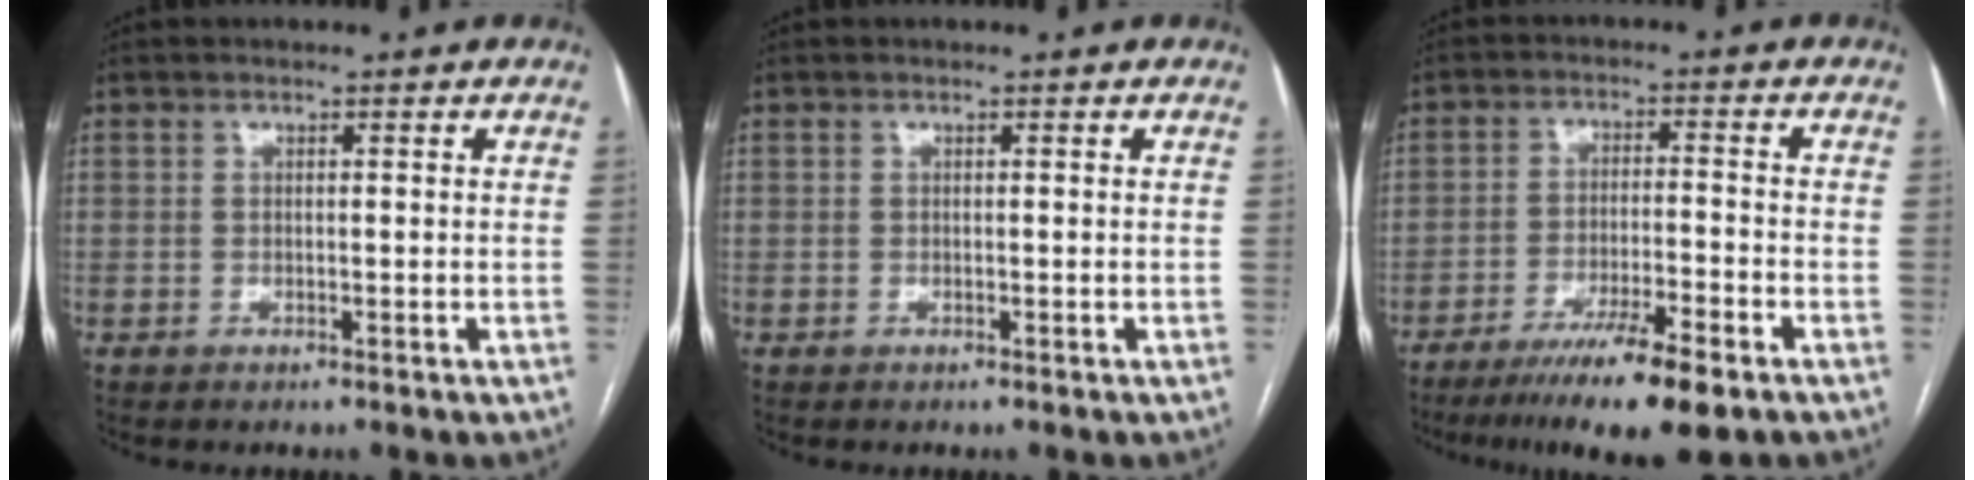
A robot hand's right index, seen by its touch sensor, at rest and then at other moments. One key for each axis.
{"total": 0.0}
{"total": 10.9, "fx": -7.5, "fy": 0.7, "fz": 7.9, "tx": -0.126, "ty": -0.026, "tz": -0.122}